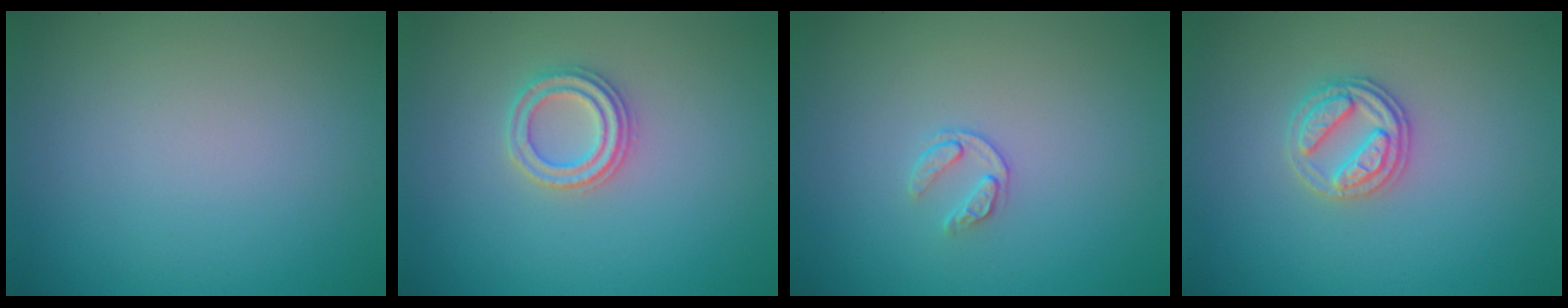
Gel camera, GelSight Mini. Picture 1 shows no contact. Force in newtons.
{"total": 2.3, "press": 2.3, "slide": 0.3}
{"total": 1.3, "press": 0.8, "slide": 1.1}
{"total": 2.7, "press": 2.6, "slide": 0.5}